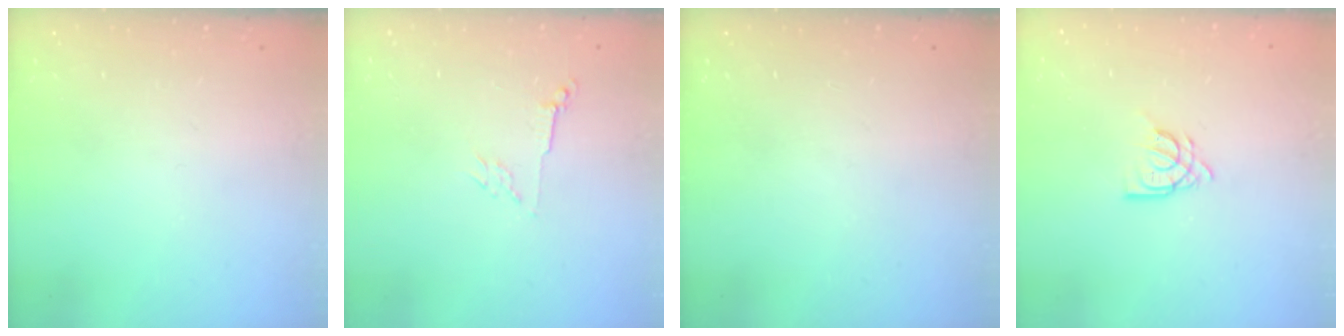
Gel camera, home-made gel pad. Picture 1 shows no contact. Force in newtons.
{"total": 2.8, "press": 2.7, "slide": 0.6}
{"total": 0.0}
{"total": 8.3, "press": 8.3, "slide": 1.0}